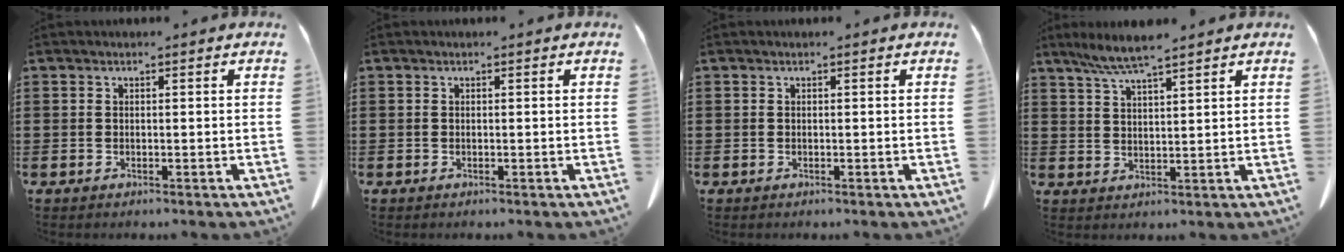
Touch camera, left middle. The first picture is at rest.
{"total": 0.0}
{"total": 0.0}
{"total": 5.4, "force": [4.2, 0.1, 3.3], "torque": [-0.076, -0.007, 0.076]}